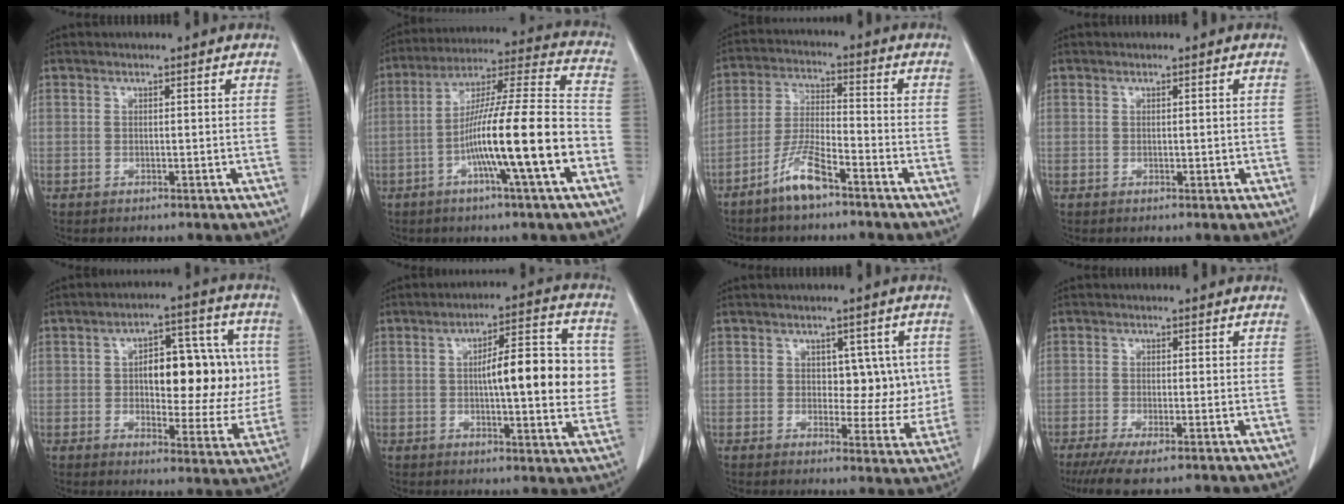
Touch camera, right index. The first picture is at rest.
{"total": 17.6, "force": [-5.8, -0.1, 16.7], "torque": [-0.279, 0.006, -0.103]}
{"total": 7.3, "force": [-5.1, 1.1, 5.1], "torque": [-0.107, -0.008, -0.101]}
{"total": 0.6, "force": [-0.1, 0.3, 0.5], "torque": [-0.008, -0.001, 0.000]}
{"total": 15.9, "force": [1.6, 6.9, 14.2], "torque": [-0.184, 0.031, 0.032]}
{"total": 13.5, "force": [0.7, 3.5, 13.1], "torque": [-0.182, 0.027, 0.009]}
{"total": 6.2, "force": [1.1, 4.0, 4.6], "torque": [-0.038, 0.010, 0.021]}
{"total": 5.5, "force": [-3.9, 0.8, 3.8], "torque": [-0.062, -0.015, -0.063]}